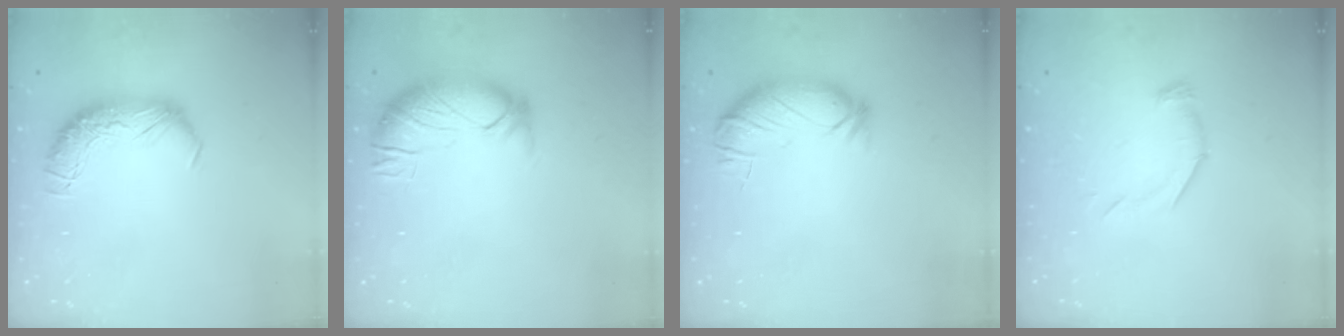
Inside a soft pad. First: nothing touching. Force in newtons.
{"total": 3.2, "press": 2.1, "slide": 2.5}
{"total": 3.6, "press": 3.5, "slide": 0.8}
{"total": 6.8, "press": 6.7, "slide": 0.8}